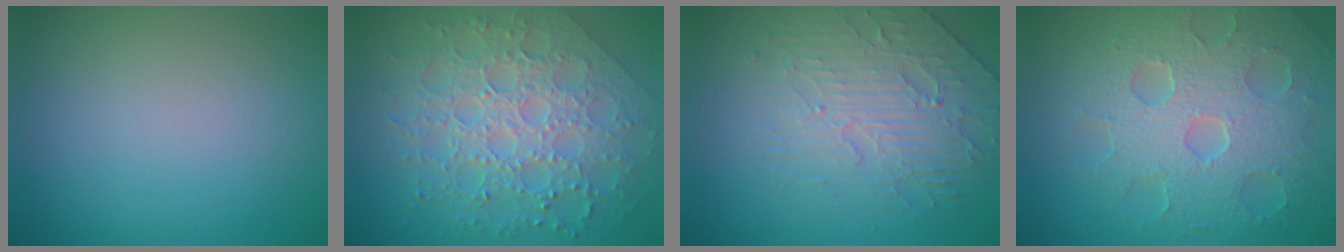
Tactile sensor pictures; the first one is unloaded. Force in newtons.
{"total": 8.8, "press": 6.3, "slide": 6.1}
{"total": 4.0, "press": 3.6, "slide": 1.6}
{"total": 8.8, "press": 6.3, "slide": 6.1}